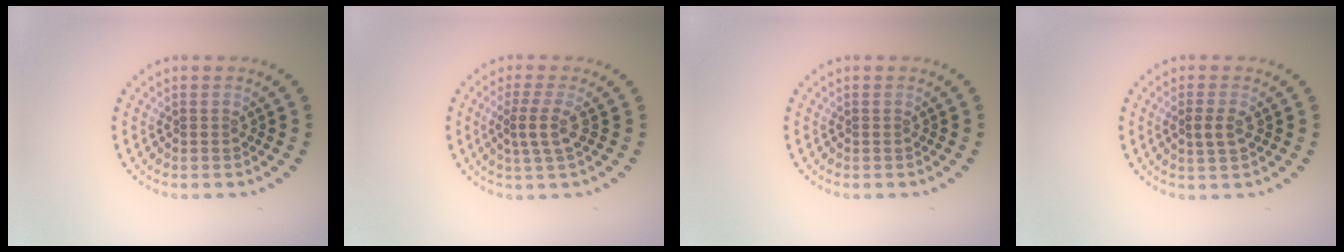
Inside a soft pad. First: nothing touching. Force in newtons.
{"total": 2.4, "press": 1.8, "slide": 1.5}
{"total": 0.0}
{"total": 1.9, "press": 1.8, "slide": 0.4}